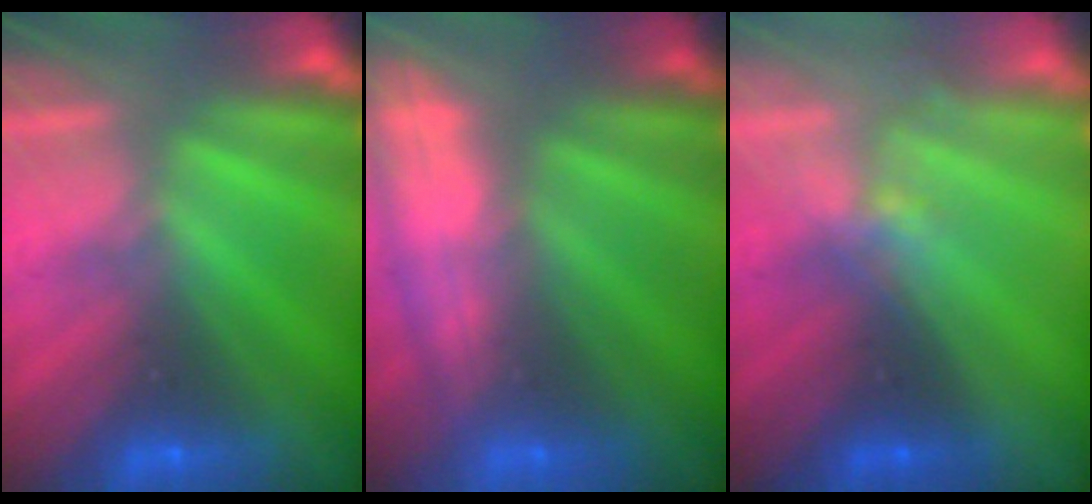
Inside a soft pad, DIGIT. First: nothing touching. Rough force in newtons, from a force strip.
{"total": 2.7}
{"total": 1.7}